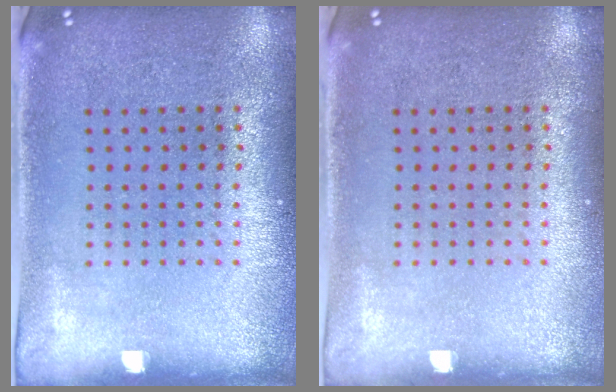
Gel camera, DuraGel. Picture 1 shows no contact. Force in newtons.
{"total": 0.0}